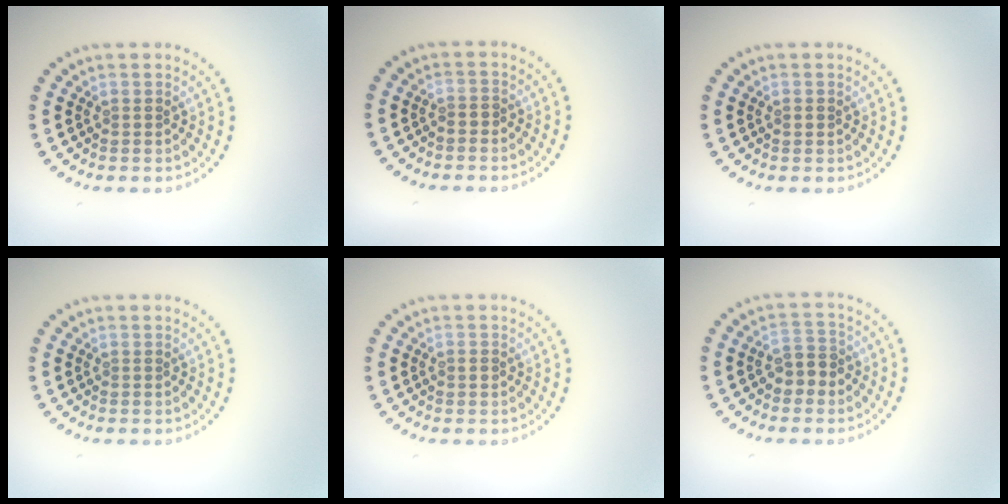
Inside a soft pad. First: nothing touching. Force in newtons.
{"total": 0.5, "press": 0.4, "slide": 0.4}
{"total": 0.7, "press": 0.7, "slide": 0.2}
{"total": 0.0}
{"total": 1.0, "press": 1.0, "slide": 0.2}
{"total": 2.6, "press": 2.5, "slide": 0.7}